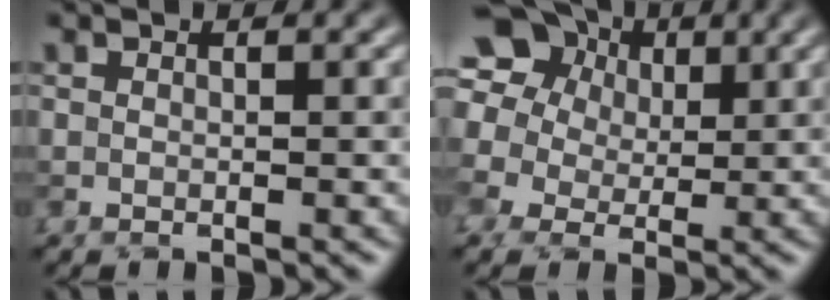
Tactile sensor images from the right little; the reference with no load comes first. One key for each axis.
{"total": 9.7, "fx": 3.6, "fy": 7.5, "fz": 5.0, "tx": -0.109, "ty": 0.034, "tz": 0.045}